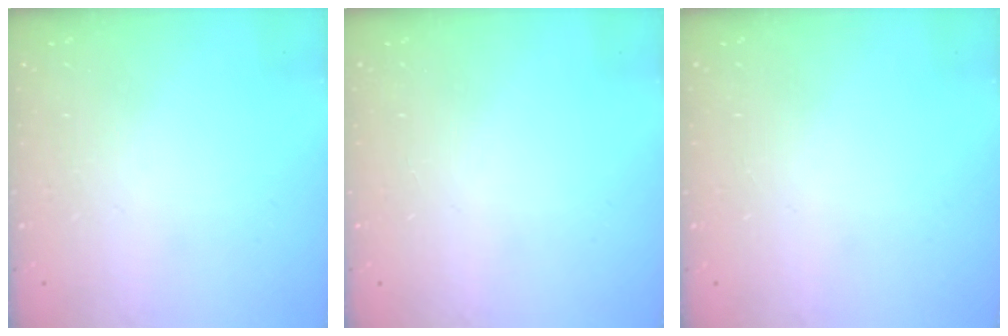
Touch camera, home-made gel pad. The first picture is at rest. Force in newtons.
{"total": 0.0}
{"total": 0.0}